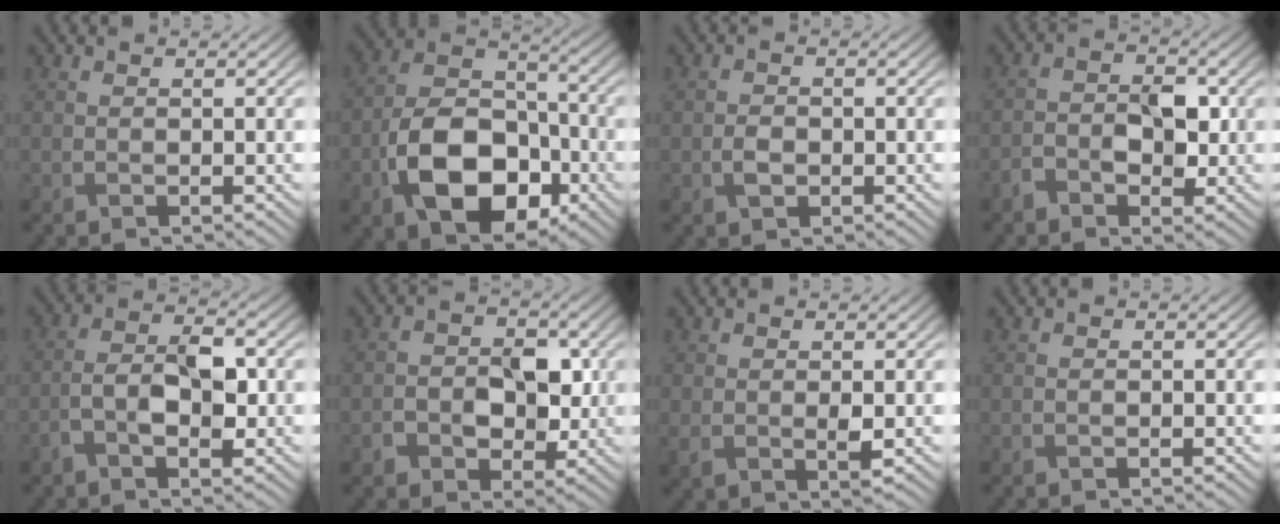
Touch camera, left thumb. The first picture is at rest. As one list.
[{"total": 12.9, "force": [-5.0, 8.3, 8.5], "torque": [-0.177, -0.014, -0.098]}, {"total": 1.7, "force": [-0.6, 1.2, 1.1], "torque": [-0.025, 0.000, -0.012]}, {"total": 4.2, "force": [-1.4, 2.6, 3.0], "torque": [-0.051, 0.002, -0.027]}, {"total": 5.6, "force": [-1.6, 2.5, 4.7], "torque": [-0.093, 0.008, -0.034]}, {"total": 5.5, "force": [-0.8, 3.9, 3.8], "torque": [-0.058, -0.007, -0.015]}, {"total": 2.3, "force": [0.3, 1.0, 2.0], "torque": [-0.045, -0.008, 0.010]}, {"total": 0.0}]